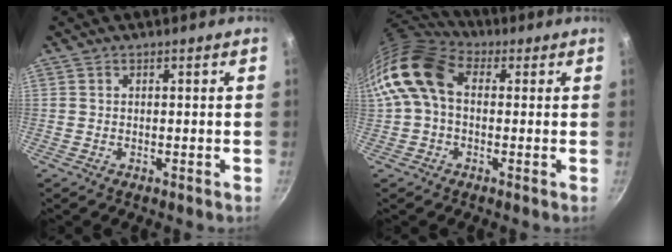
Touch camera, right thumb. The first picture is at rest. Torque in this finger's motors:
{"motor_torque": [-0.46, 1.07, -0.15, 0.09, 0.31]}